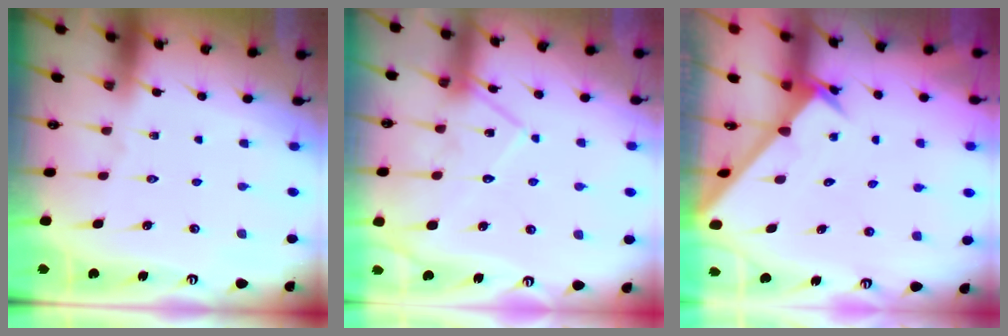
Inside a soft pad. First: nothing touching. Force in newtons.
{"total": 13.0, "press": 12.9, "slide": 1.0}
{"total": 2.6, "press": 2.6, "slide": 0.2}